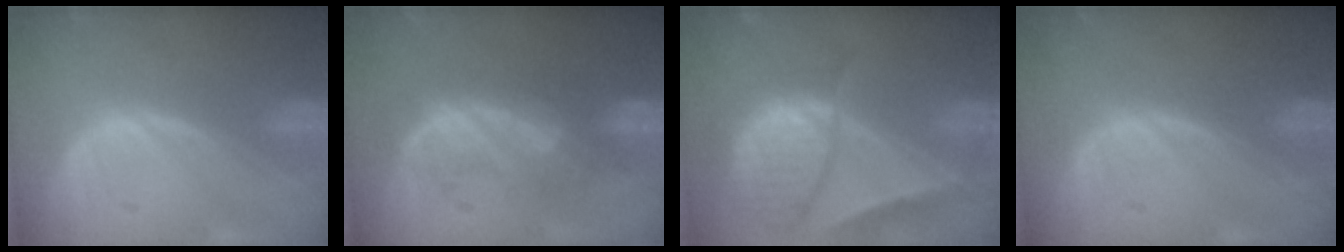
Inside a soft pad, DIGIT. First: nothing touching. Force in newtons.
{"total": 7.8, "press": 7.7, "slide": 1.6}
{"total": 10.1, "press": 8.3, "slide": 5.7}
{"total": 0.0}